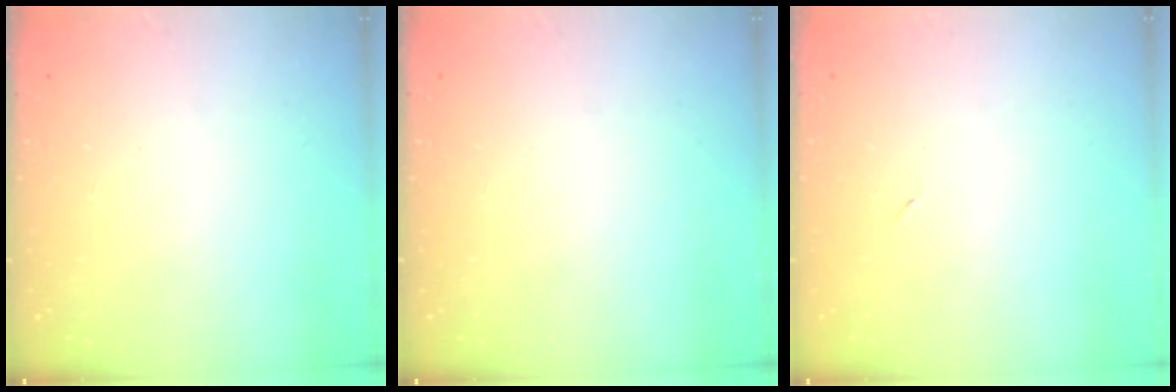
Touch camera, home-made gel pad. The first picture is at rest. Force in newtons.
{"total": 0.0}
{"total": 2.3, "press": 1.9, "slide": 1.2}